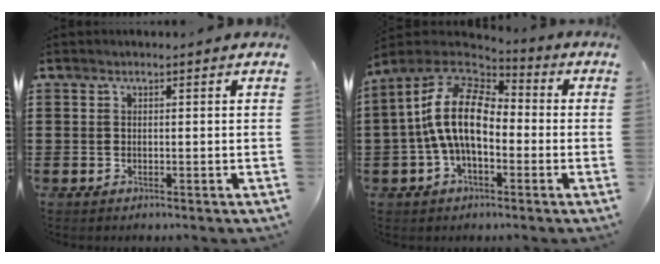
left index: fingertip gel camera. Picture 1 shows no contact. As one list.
[{"total": 12.6, "force": [-1.2, 6.3, 10.8], "torque": [-0.255, -0.010, -0.037]}]